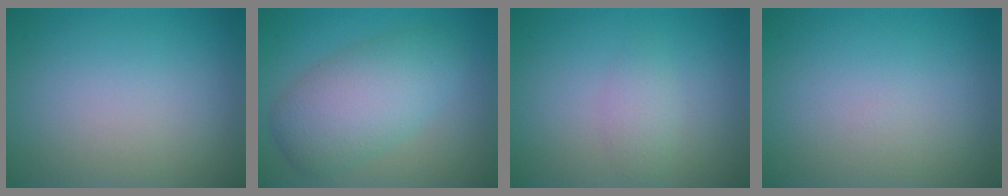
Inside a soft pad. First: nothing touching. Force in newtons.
{"total": 6.2, "press": 6.2, "slide": 0.2}
{"total": 1.6, "press": 1.6, "slide": 0.1}
{"total": 0.0}